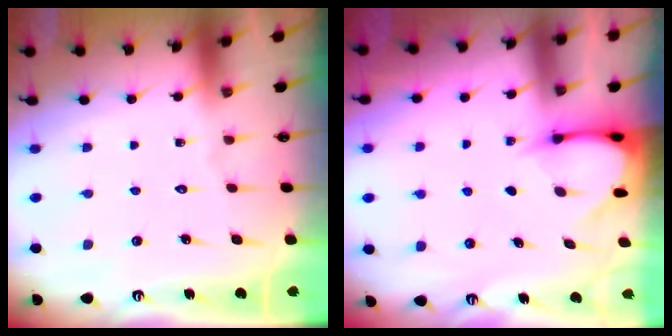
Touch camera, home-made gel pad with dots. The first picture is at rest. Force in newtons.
{"total": 3.6, "press": 3.6, "slide": 0.3}